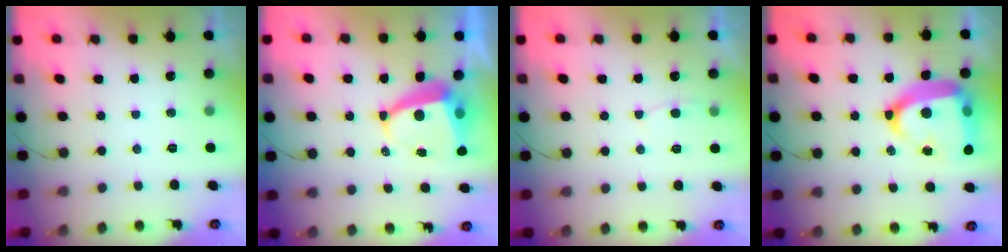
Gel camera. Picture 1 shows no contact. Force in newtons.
{"total": 6.9, "press": 6.9, "slide": 0.9}
{"total": 3.7, "press": 3.7, "slide": 0.4}
{"total": 20.1, "press": 20.0, "slide": 1.7}